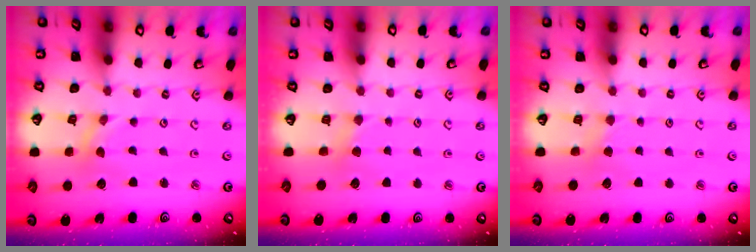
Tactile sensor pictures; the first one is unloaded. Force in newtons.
{"total": 2.9, "press": 2.9, "slide": 0.4}
{"total": 2.2, "press": 2.2, "slide": 0.4}